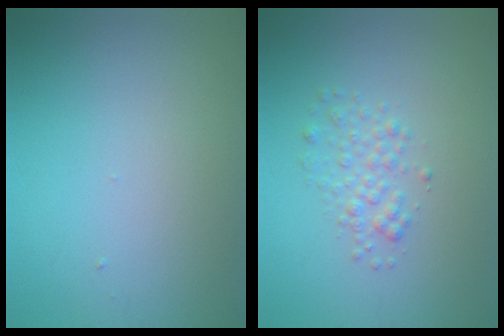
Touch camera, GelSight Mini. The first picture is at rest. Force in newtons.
{"total": 2.0, "press": 2.0, "slide": 0.1}